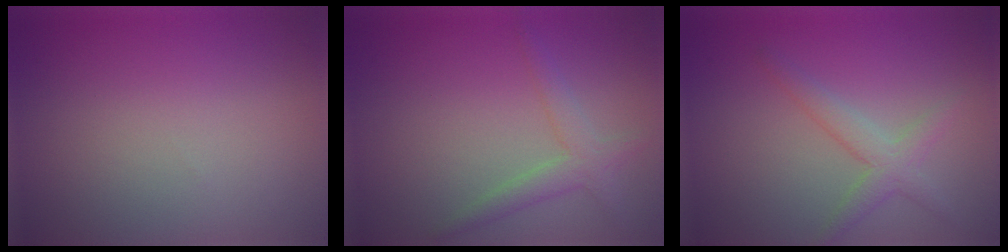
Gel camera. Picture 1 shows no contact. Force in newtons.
{"total": 2.4, "press": 2.4, "slide": 0.2}
{"total": 2.6, "press": 2.6, "slide": 0.1}